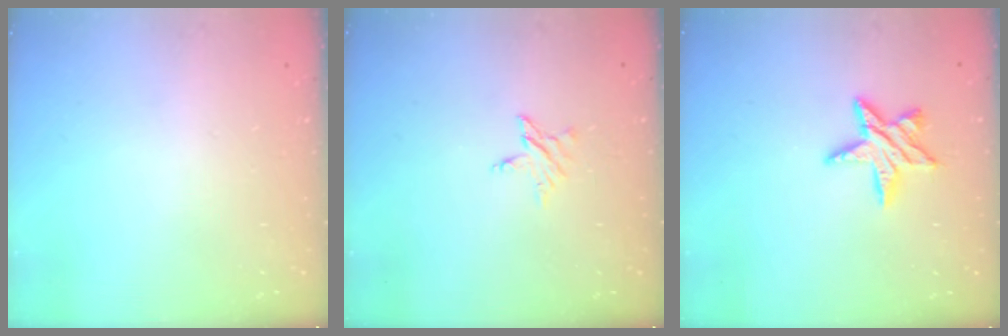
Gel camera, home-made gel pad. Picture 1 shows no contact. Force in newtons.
{"total": 4.8, "press": 4.8, "slide": 0.4}
{"total": 9.3, "press": 9.3, "slide": 0.6}